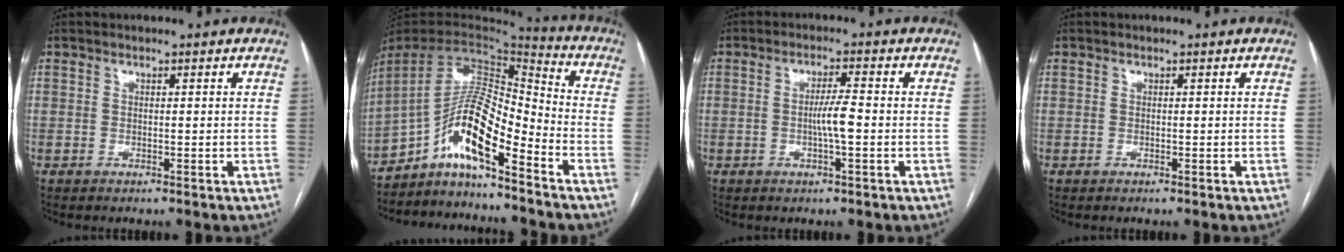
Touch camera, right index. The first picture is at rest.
{"total": 13.1, "force": [-8.4, 2.0, 9.8], "torque": [-0.179, 0.021, -0.150]}
{"total": 4.0, "force": [-0.6, 0.1, 4.0], "torque": [-0.072, -0.001, -0.013]}
{"total": 0.0}